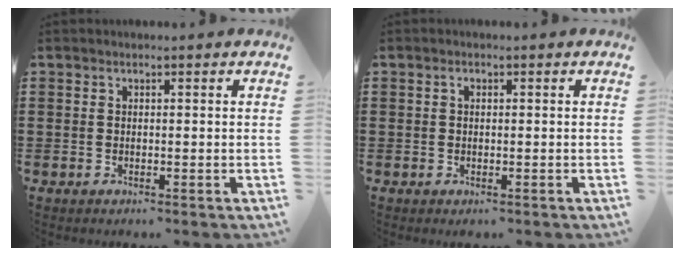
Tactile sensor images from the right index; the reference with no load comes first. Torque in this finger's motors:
{"motor_torque": [0.77, 0.45, 0.03, 0.00]}